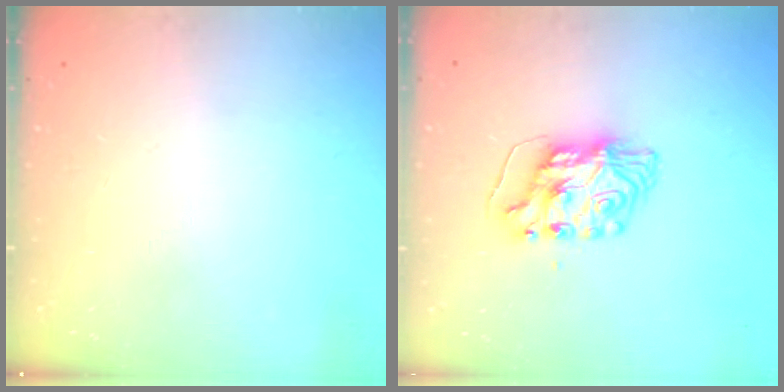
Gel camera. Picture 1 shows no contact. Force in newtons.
{"total": 9.3, "press": 9.3, "slide": 0.9}